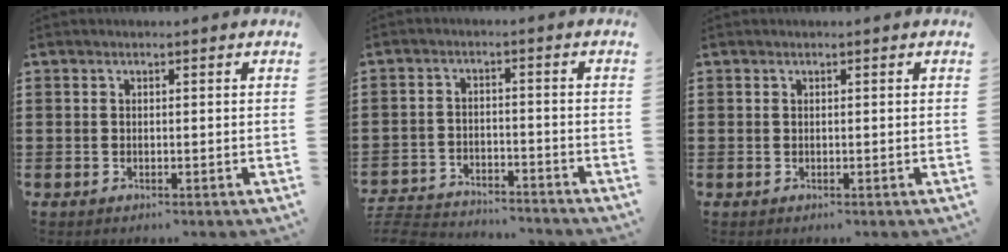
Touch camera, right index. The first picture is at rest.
{"total": 4.7, "force": [-4.6, 0.5, 0.6], "torque": [-0.025, 0.001, -0.099]}
{"total": 0.0}